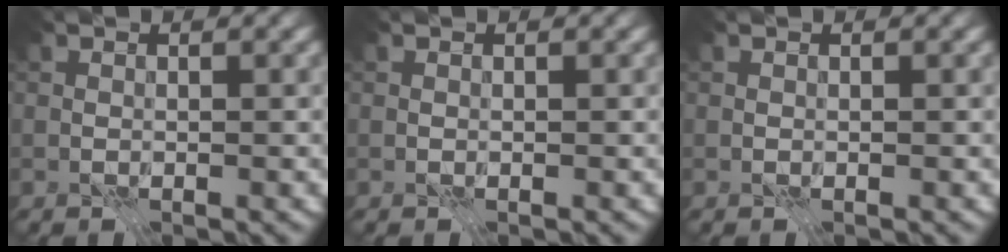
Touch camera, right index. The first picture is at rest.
{"total": 0.0}
{"total": 0.0}